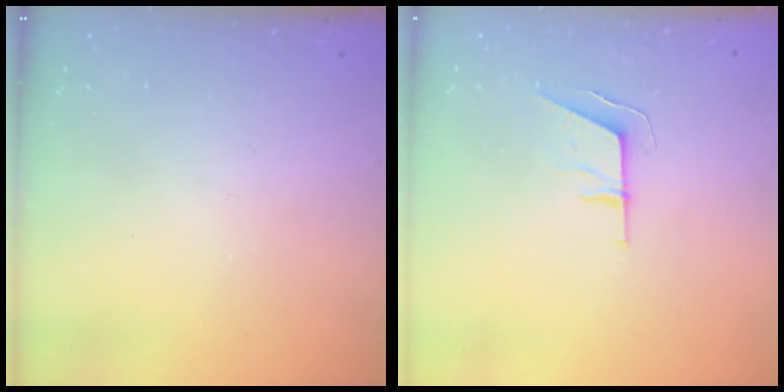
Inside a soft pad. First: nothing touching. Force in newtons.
{"total": 6.1, "press": 6.1, "slide": 0.0}